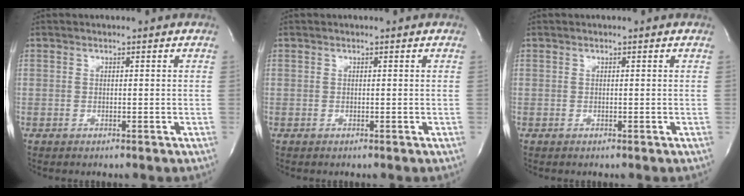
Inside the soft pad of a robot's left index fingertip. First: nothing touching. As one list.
[{"total": 0.0}, {"total": 0.0}]